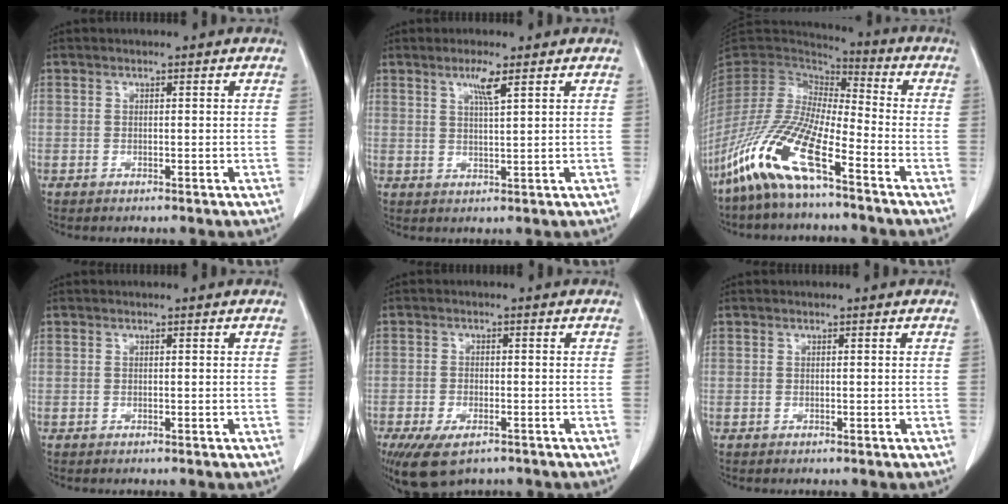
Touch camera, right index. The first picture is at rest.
{"total": 3.3, "force": [1.9, -0.1, 2.7], "torque": [-0.055, -0.002, 0.037]}
{"total": 14.6, "force": [-8.9, 2.7, 11.2], "torque": [-0.238, -0.020, -0.178]}
{"total": 0.0}
{"total": 7.9, "force": [-5.1, 3.5, 4.8], "torque": [-0.087, -0.011, -0.082]}
{"total": 0.0}